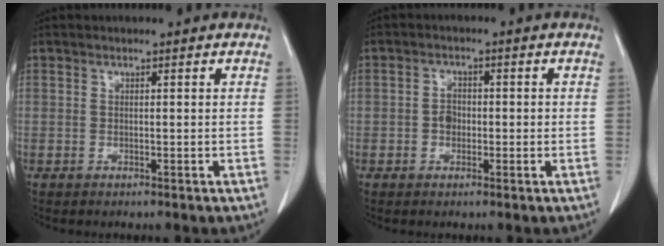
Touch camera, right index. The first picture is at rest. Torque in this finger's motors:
{"motor_torque": [0.45, -0.23, 0.08, 0.04]}